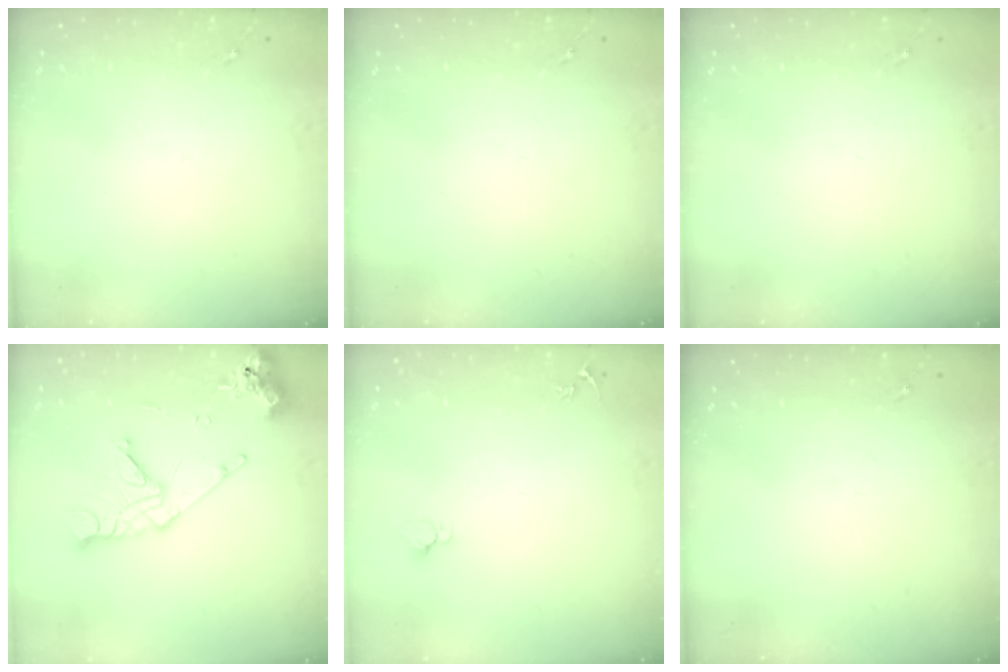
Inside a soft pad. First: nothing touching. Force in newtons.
{"total": 0.0}
{"total": 0.0}
{"total": 15.5, "press": 15.4, "slide": 1.9}
{"total": 2.8, "press": 2.8, "slide": 0.2}
{"total": 0.0}